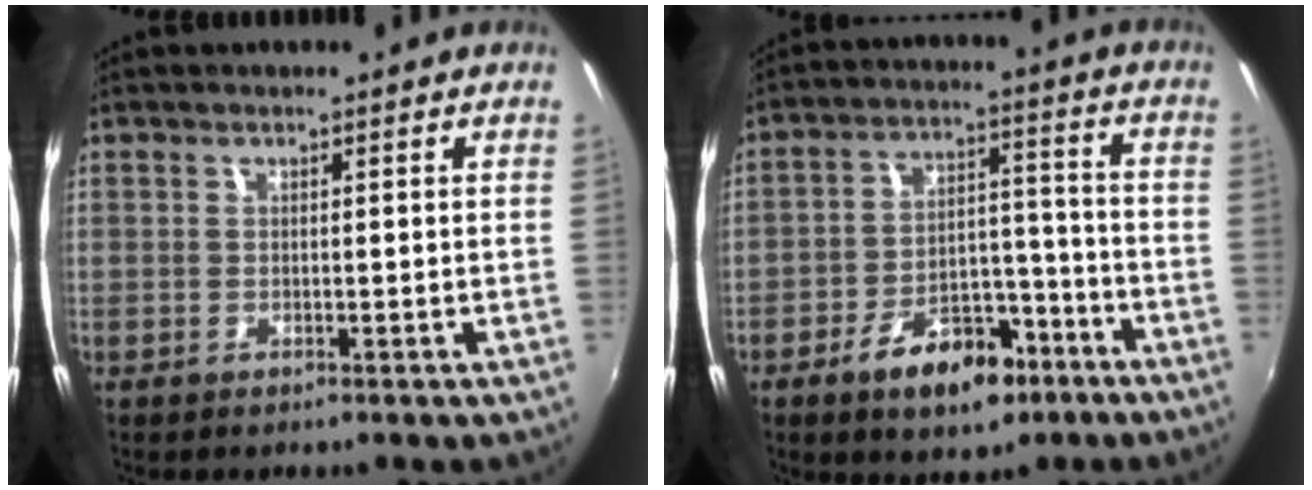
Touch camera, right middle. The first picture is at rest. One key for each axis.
{"total": 12.1, "fx": -7.4, "fy": 6.6, "fz": 7.0, "tx": -0.126, "ty": 0.024, "tz": -0.106}